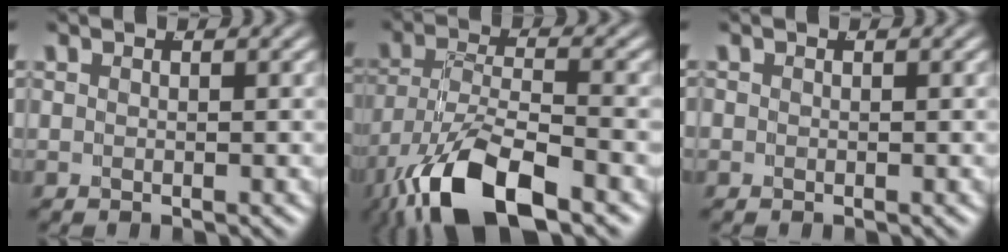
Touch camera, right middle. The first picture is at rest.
{"total": 8.4, "force": [-4.3, 3.4, 6.4], "torque": [-0.135, -0.040, -0.047]}
{"total": 0.5, "force": [-0.3, 0.4, 0.1], "torque": [-0.002, -0.004, -0.003]}